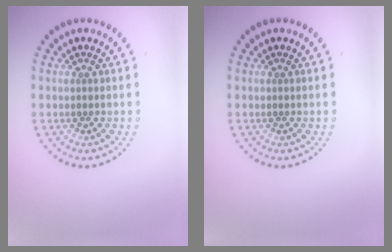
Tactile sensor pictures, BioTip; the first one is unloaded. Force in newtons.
{"total": 0.0}